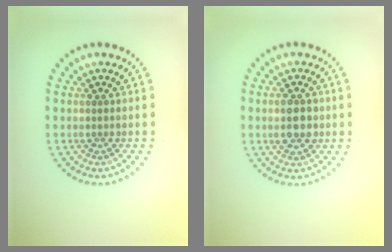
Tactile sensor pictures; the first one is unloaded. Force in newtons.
{"total": 2.9, "press": 2.9, "slide": 0.2}